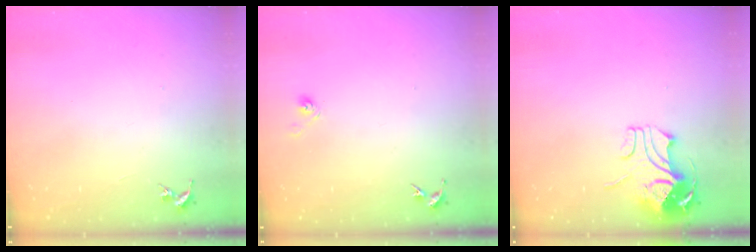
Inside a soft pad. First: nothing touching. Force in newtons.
{"total": 3.8, "press": 3.7, "slide": 1.0}
{"total": 10.3, "press": 10.2, "slide": 0.9}